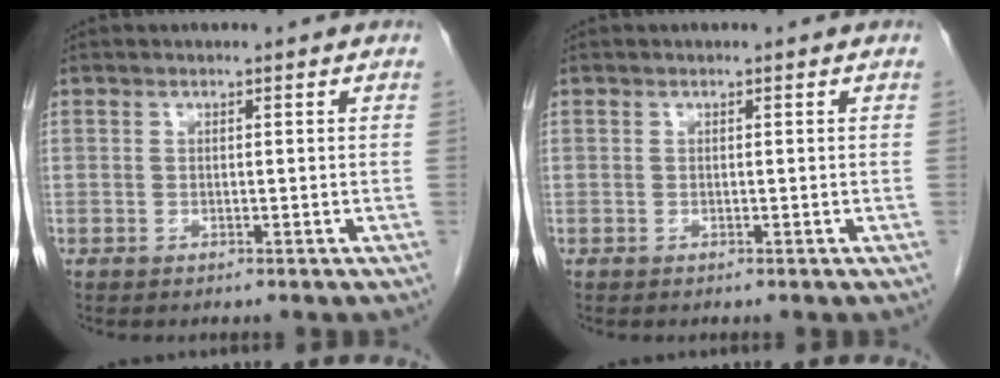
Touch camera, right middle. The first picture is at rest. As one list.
[{"total": 0.0}]